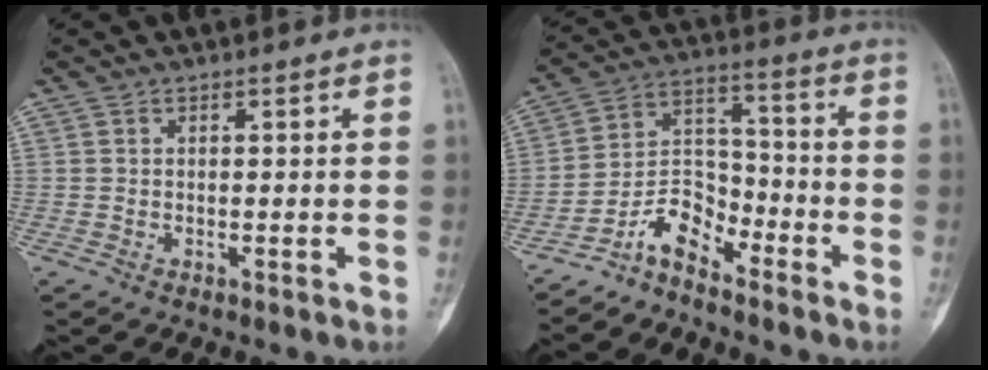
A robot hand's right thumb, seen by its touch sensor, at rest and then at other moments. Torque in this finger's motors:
{"motor_torque": [-0.20, -0.20, -0.29, -0.36, -0.01]}